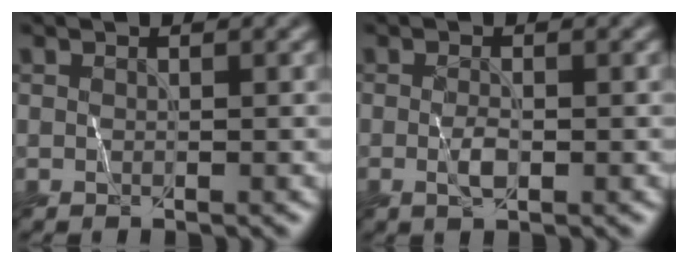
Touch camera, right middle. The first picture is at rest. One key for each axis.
{"total": 1.6, "fx": -0.4, "fy": 0.5, "fz": 1.5, "tx": -0.031, "ty": -0.001, "tz": -0.009}